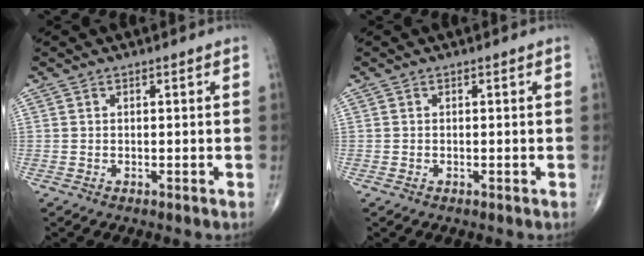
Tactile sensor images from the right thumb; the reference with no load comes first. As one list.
[{"total": 0.0}]